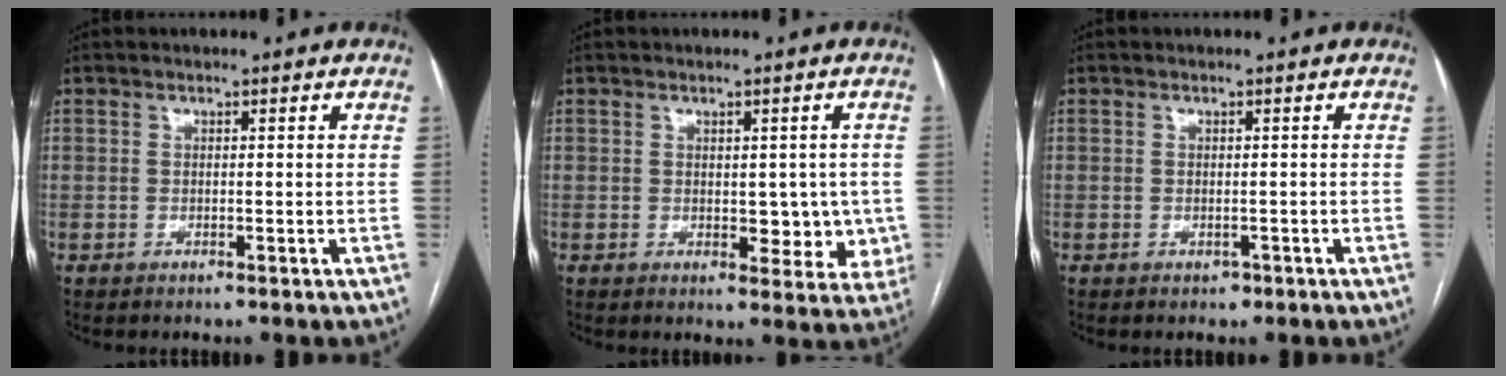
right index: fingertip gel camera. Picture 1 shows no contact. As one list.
[{"total": 6.2, "force": [-0.3, 3.7, 5.0], "torque": [-0.039, 0.007, 0.003]}, {"total": 0.8, "force": [-0.7, 0.5, 0.2], "torque": [-0.002, 0.001, -0.006]}]